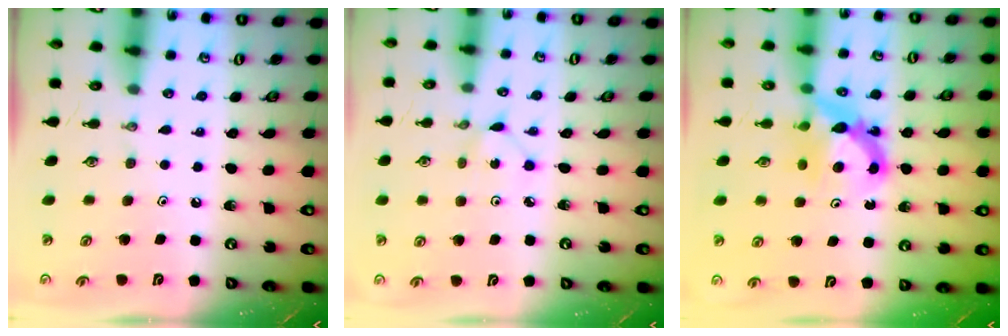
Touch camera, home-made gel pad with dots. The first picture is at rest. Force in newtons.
{"total": 1.2, "press": 1.2, "slide": 0.1}
{"total": 7.2, "press": 7.2, "slide": 0.5}